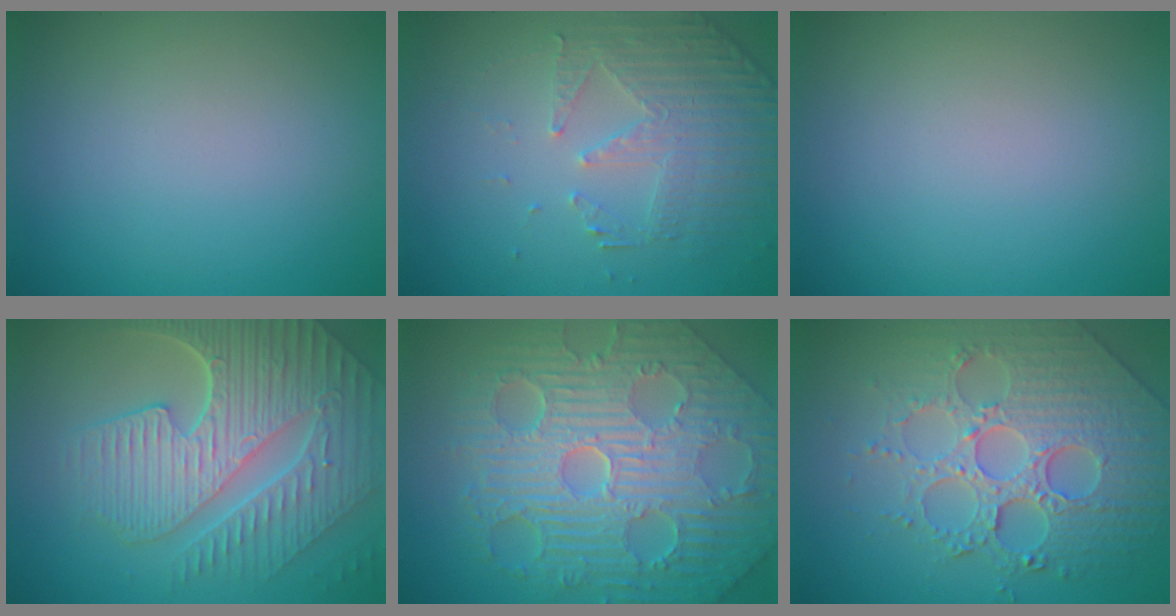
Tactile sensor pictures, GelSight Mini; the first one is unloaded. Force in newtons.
{"total": 4.8, "press": 3.5, "slide": 3.4}
{"total": 0.0}
{"total": 9.6, "press": 6.5, "slide": 7.1}
{"total": 11.8, "press": 7.7, "slide": 8.9}
{"total": 7.9, "press": 6.0, "slide": 5.1}